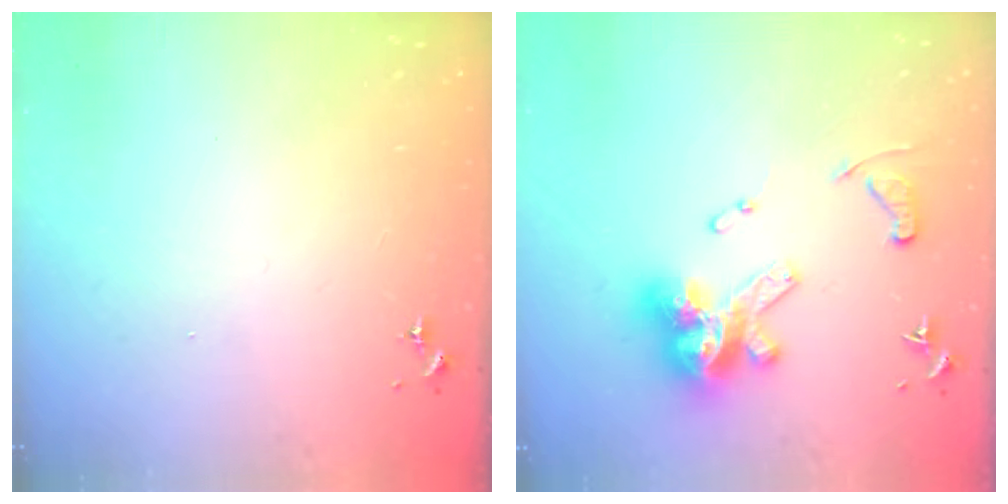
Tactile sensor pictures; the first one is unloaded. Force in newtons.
{"total": 17.3, "press": 17.2, "slide": 1.6}